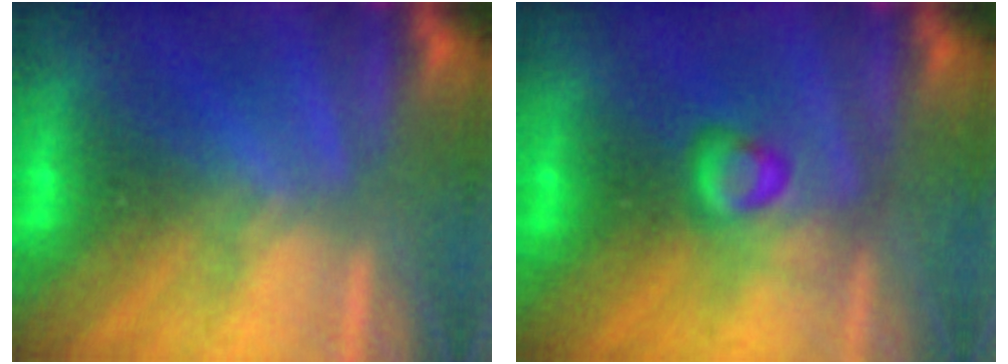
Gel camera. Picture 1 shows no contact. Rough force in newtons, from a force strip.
{"total": 2.8}